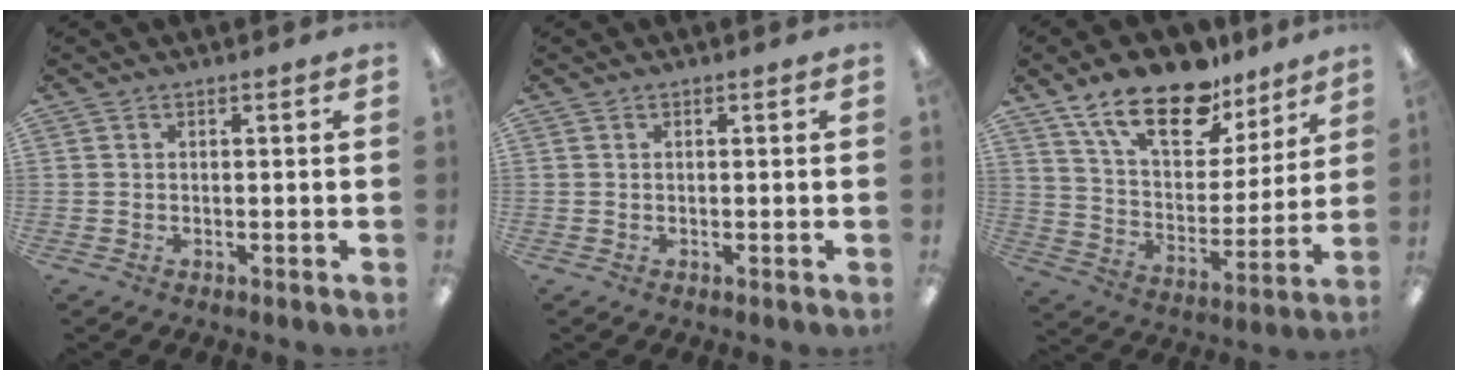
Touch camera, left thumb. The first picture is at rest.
{"total": 0.0}
{"total": 19.5, "force": [13.8, 8.8, 10.5], "torque": [-0.188, -0.075, 0.244]}